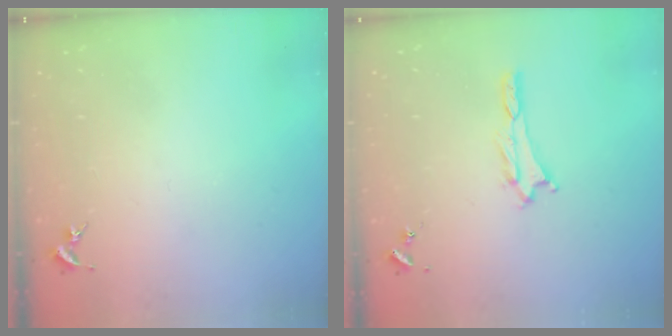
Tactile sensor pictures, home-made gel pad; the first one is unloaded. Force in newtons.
{"total": 0.7, "press": 0.7, "slide": 0.2}